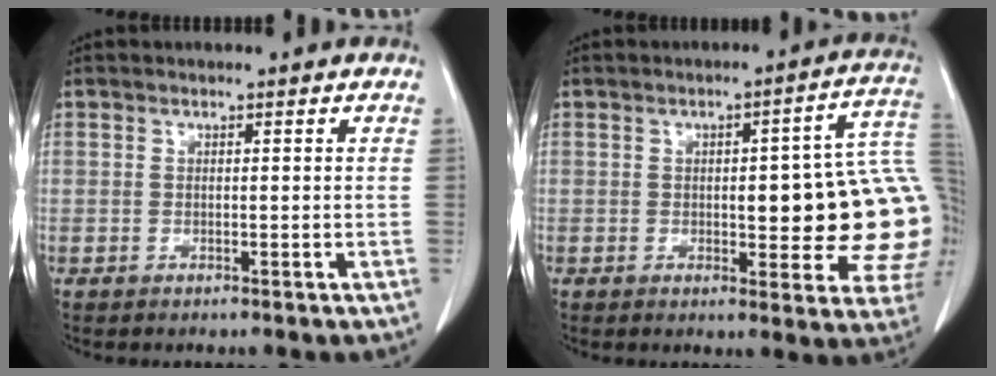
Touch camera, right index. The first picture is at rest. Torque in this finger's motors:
{"motor_torque": [0.93, -0.46, 0.70, 0.06]}